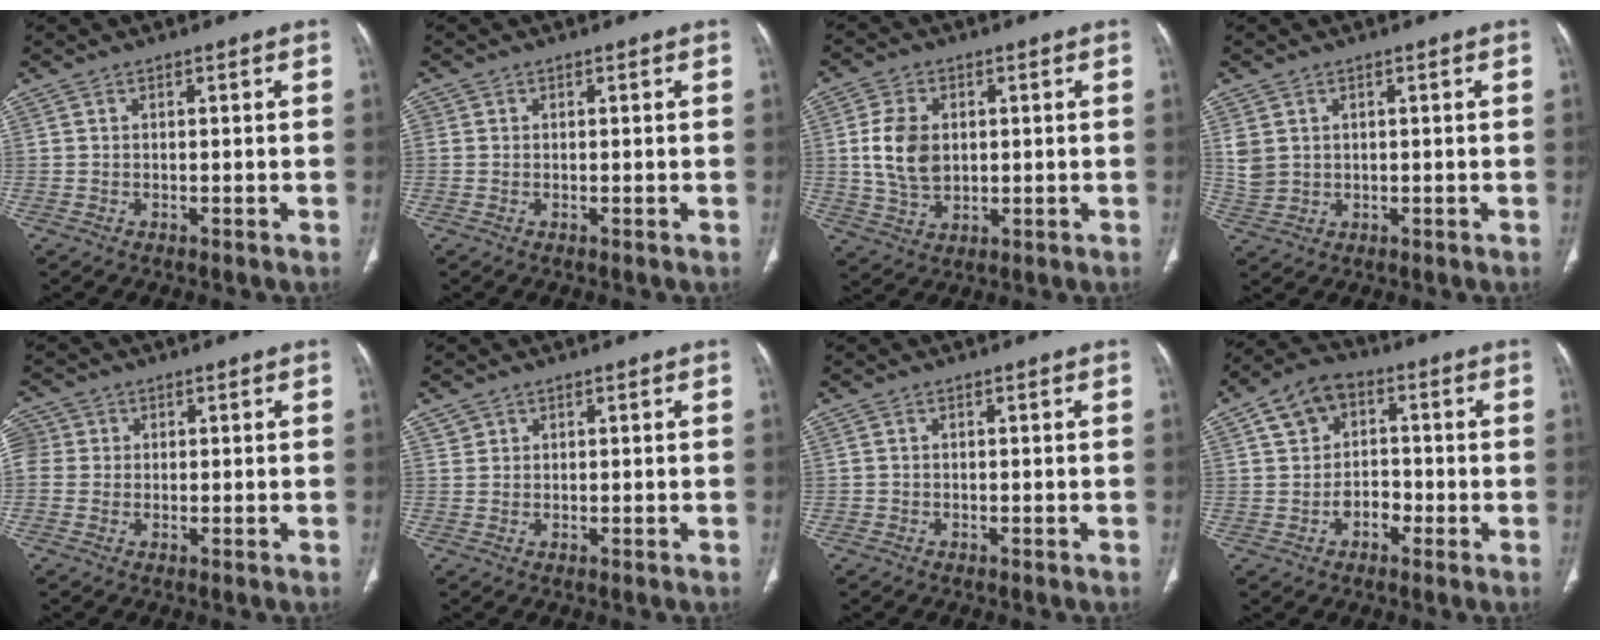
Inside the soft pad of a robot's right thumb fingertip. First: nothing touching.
{"total": 0.7, "force": [0.1, 0.7, 0.2], "torque": [0.004, 0.001, 0.000]}
{"total": 9.3, "force": [0.8, 6.6, 6.5], "torque": [-0.112, -0.003, 0.022]}
{"total": 4.1, "force": [1.0, 3.4, 2.0], "torque": [-0.041, -0.004, 0.031]}
{"total": 5.2, "force": [0.7, 4.9, 1.6], "torque": [-0.026, 0.014, 0.010]}
{"total": 1.2, "force": [0.7, 1.0, -0.1], "torque": [0.017, -0.002, 0.008]}
{"total": 0.6, "force": [-0.4, 0.4, 0.0], "torque": [-0.003, 0.003, -0.011]}
{"total": 8.8, "force": [-0.6, 7.1, 5.1], "torque": [-0.058, 0.019, -0.025]}